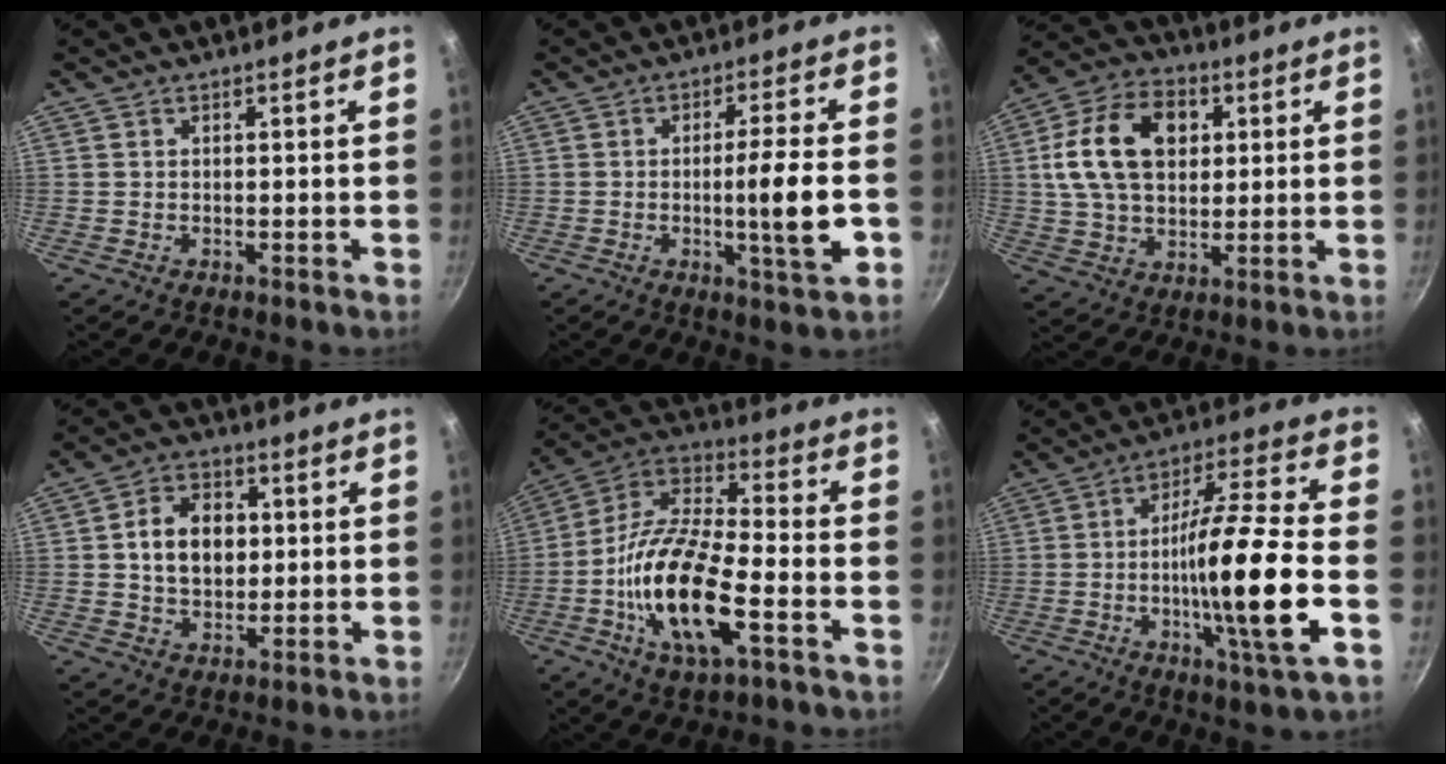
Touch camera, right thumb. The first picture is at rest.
{"total": 9.4, "force": [-2.1, 0.6, 9.2], "torque": [-0.146, 0.006, -0.033]}
{"total": 16.7, "force": [3.7, 11.5, 11.6], "torque": [-0.188, 0.009, 0.055]}
{"total": 10.3, "force": [1.1, 7.7, 6.8], "torque": [-0.090, 0.009, 0.014]}
{"total": 19.7, "force": [-6.1, 7.6, 17.2], "torque": [-0.329, 0.029, -0.133]}
{"total": 18.7, "force": [-4.3, 2.0, 18.1], "torque": [-0.296, 0.024, -0.077]}